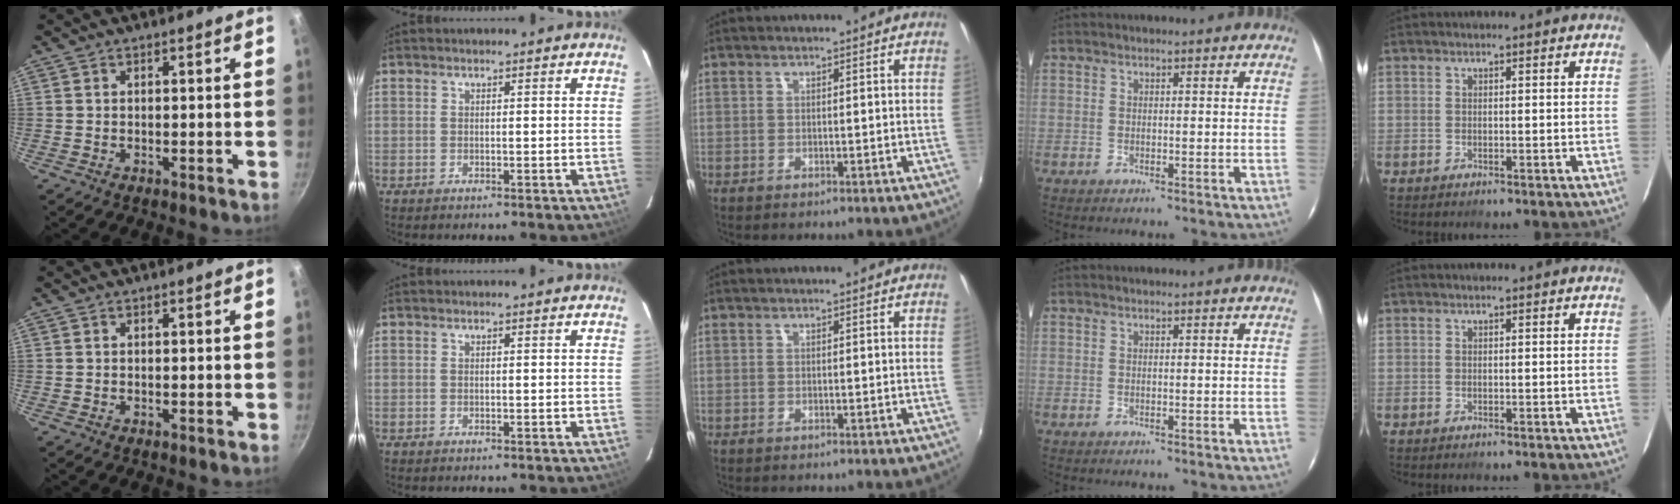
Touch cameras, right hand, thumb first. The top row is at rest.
{}